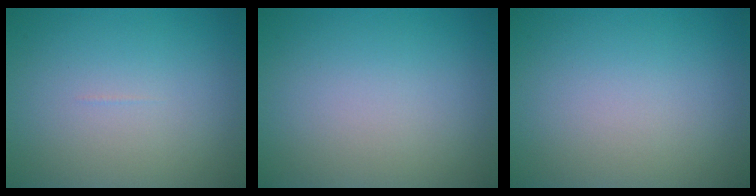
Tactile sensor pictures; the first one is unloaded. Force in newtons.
{"total": 0.0}
{"total": 0.0}